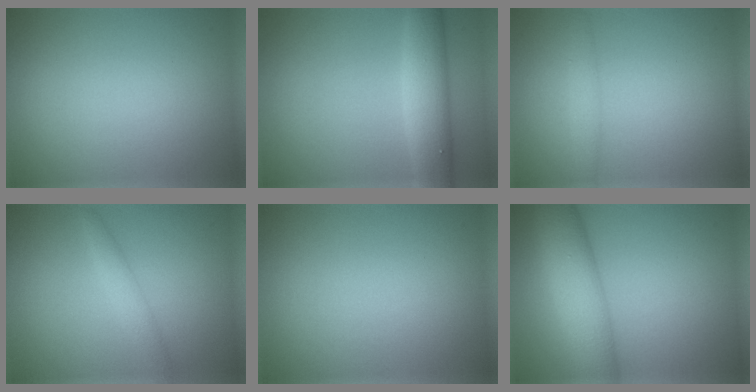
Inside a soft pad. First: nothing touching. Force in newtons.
{"total": 4.9, "press": 4.9, "slide": 0.1}
{"total": 1.5, "press": 1.5, "slide": 0.1}
{"total": 1.9, "press": 1.9, "slide": 0.1}
{"total": 0.0}
{"total": 8.0, "press": 8.0, "slide": 0.2}